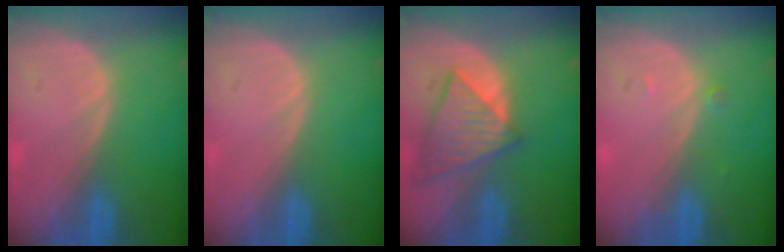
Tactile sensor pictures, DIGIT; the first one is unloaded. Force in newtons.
{"total": 0.0}
{"total": 8.1, "press": 7.2, "slide": 3.6}
{"total": 0.7, "press": 0.7, "slide": 0.1}